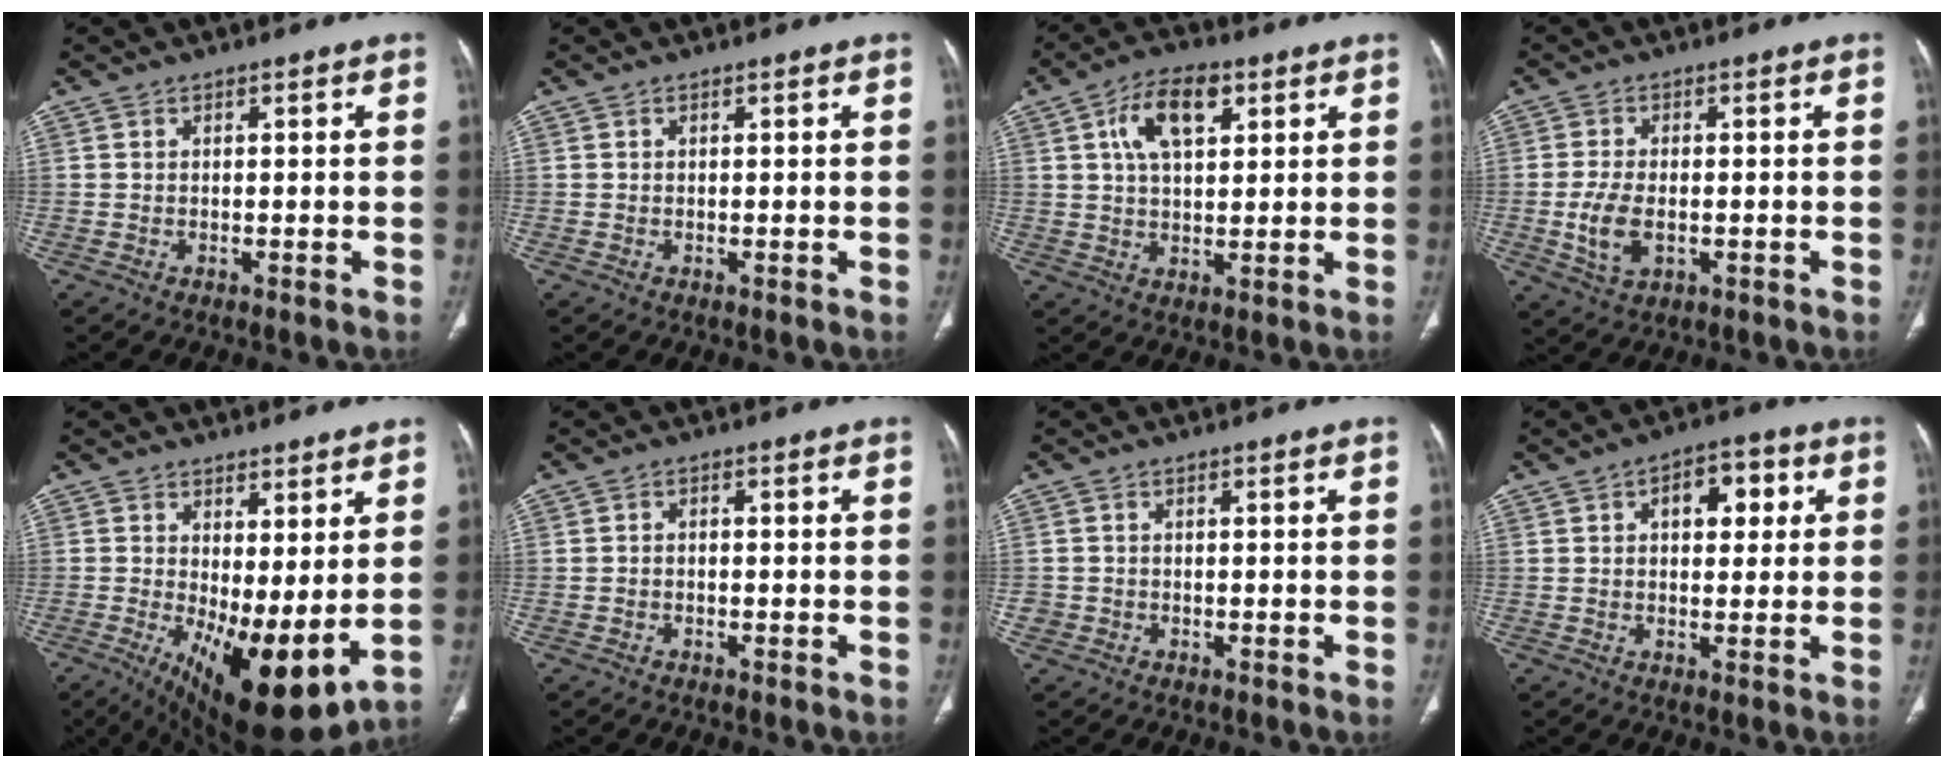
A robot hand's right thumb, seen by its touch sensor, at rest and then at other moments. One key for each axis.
{"total": 0.0}
{"total": 10.0, "fx": 3.9, "fy": 5.3, "fz": 7.6, "tx": -0.121, "ty": 0.000, "tz": 0.065}
{"total": 6.5, "fx": -1.2, "fy": 3.7, "fz": 5.2, "tx": -0.107, "ty": -0.003, "tz": -0.017}
{"total": 13.8, "fx": -0.5, "fy": 5.1, "fz": 12.8, "tx": -0.209, "ty": -0.029, "tz": 0.012}
{"total": 0.7, "fx": -0.3, "fy": 0.5, "fz": 0.4, "tx": -0.003, "ty": 0.002, "tz": -0.008}
{"total": 1.3, "fx": -0.3, "fy": 1.2, "fz": 0.1, "tx": 0.003, "ty": 0.005, "tz": -0.006}
{"total": 7.9, "fx": 2.4, "fy": 4.6, "fz": 5.9, "tx": -0.051, "ty": 0.008, "tz": 0.030}